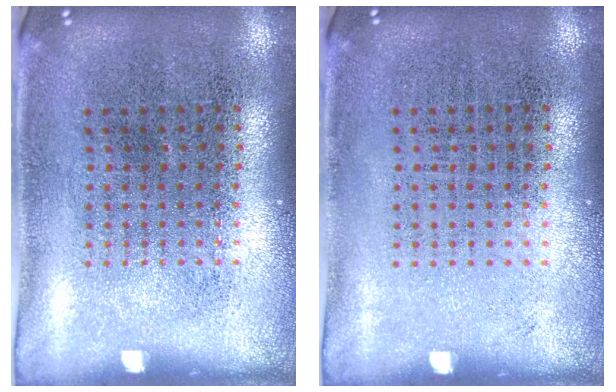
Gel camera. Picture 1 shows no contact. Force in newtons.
{"total": 0.0}